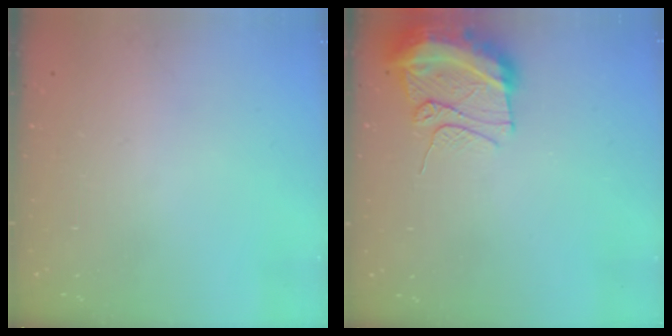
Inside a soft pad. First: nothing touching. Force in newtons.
{"total": 12.4, "press": 12.3, "slide": 1.6}